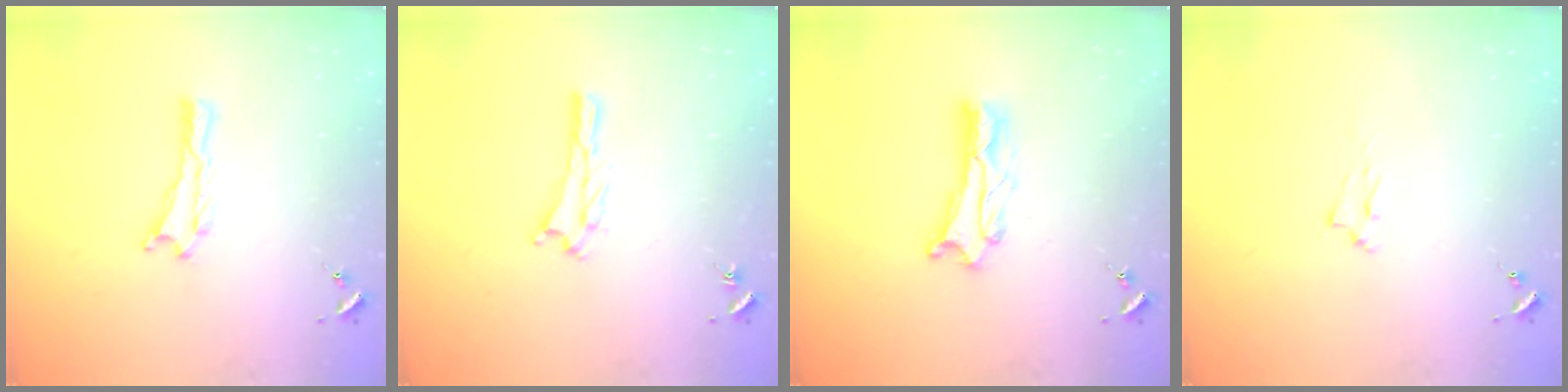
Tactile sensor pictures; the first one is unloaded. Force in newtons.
{"total": 1.2, "press": 1.1, "slide": 0.2}
{"total": 3.7, "press": 3.7, "slide": 0.4}
{"total": 1.4, "press": 1.3, "slide": 0.3}